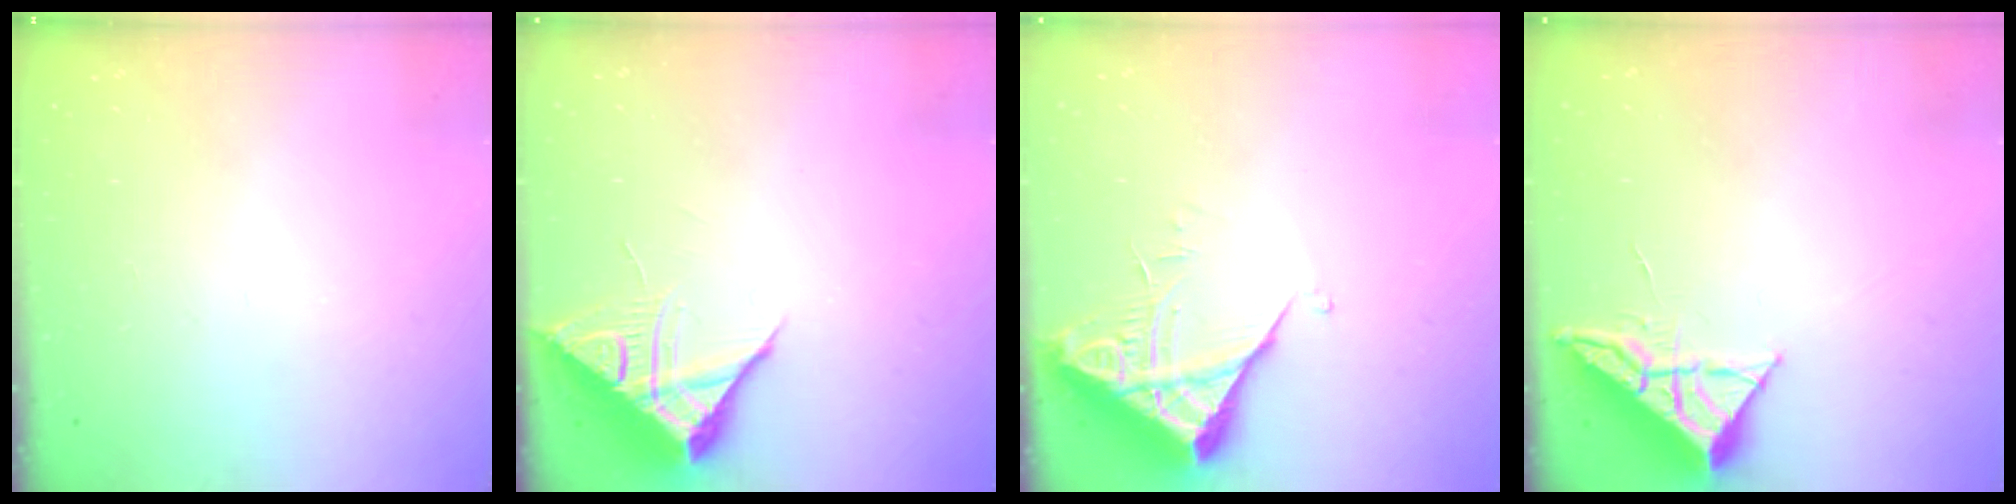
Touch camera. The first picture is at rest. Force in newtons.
{"total": 9.7, "press": 9.7, "slide": 0.5}
{"total": 6.0, "press": 6.0, "slide": 0.2}
{"total": 6.6, "press": 6.6, "slide": 0.3}